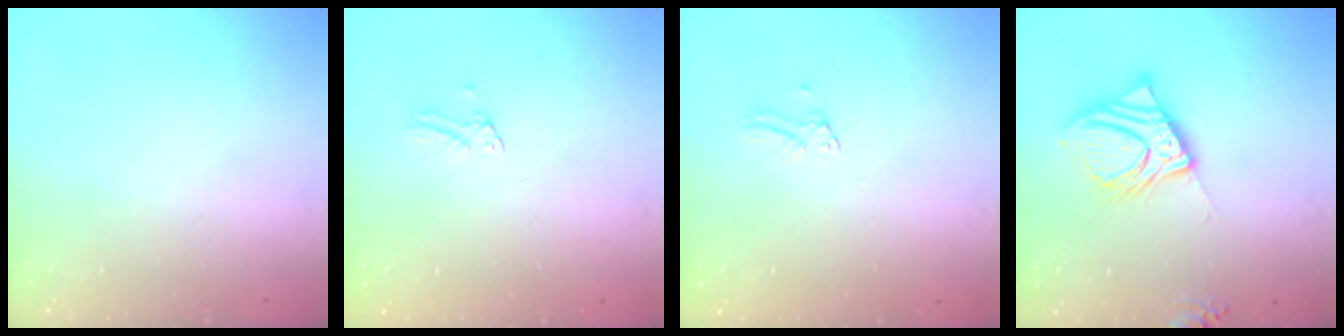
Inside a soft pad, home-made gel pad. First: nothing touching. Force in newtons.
{"total": 0.0}
{"total": 0.0}
{"total": 14.6, "press": 14.4, "slide": 2.6}